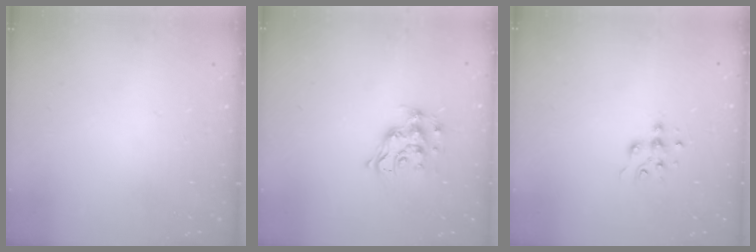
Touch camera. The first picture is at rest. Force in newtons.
{"total": 11.6, "press": 11.6, "slide": 0.7}
{"total": 6.7, "press": 6.7, "slide": 0.7}